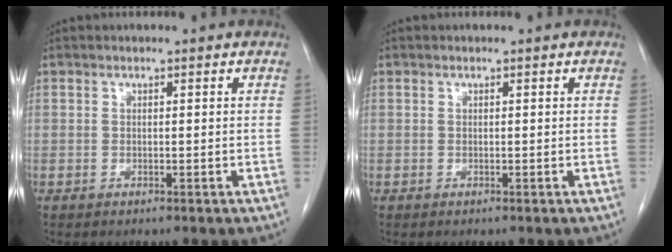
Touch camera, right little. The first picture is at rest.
{"total": 0.0}